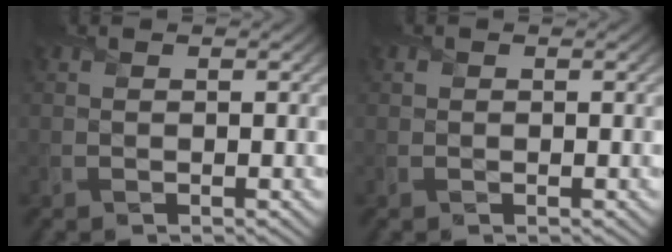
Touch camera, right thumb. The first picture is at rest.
{"total": 0.0}